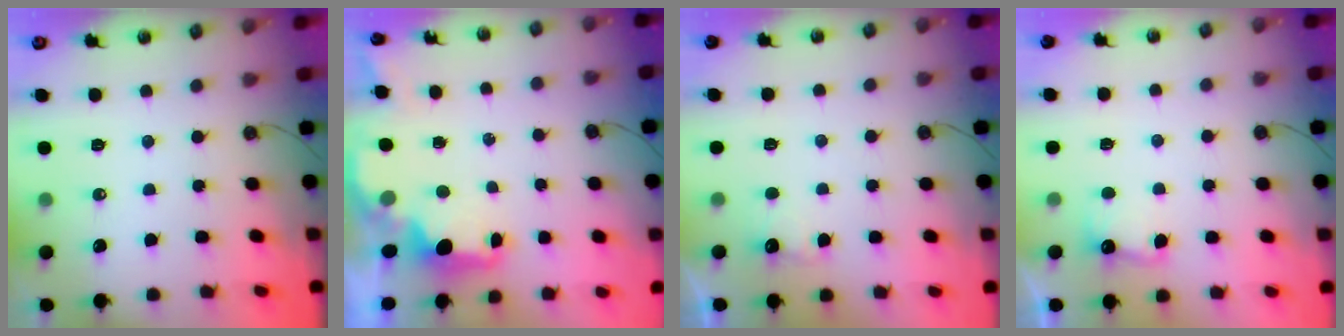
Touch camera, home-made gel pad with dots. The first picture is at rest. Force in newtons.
{"total": 1.8, "press": 1.7, "slide": 0.5}
{"total": 2.9, "press": 2.8, "slide": 0.9}
{"total": 3.0, "press": 2.8, "slide": 0.9}